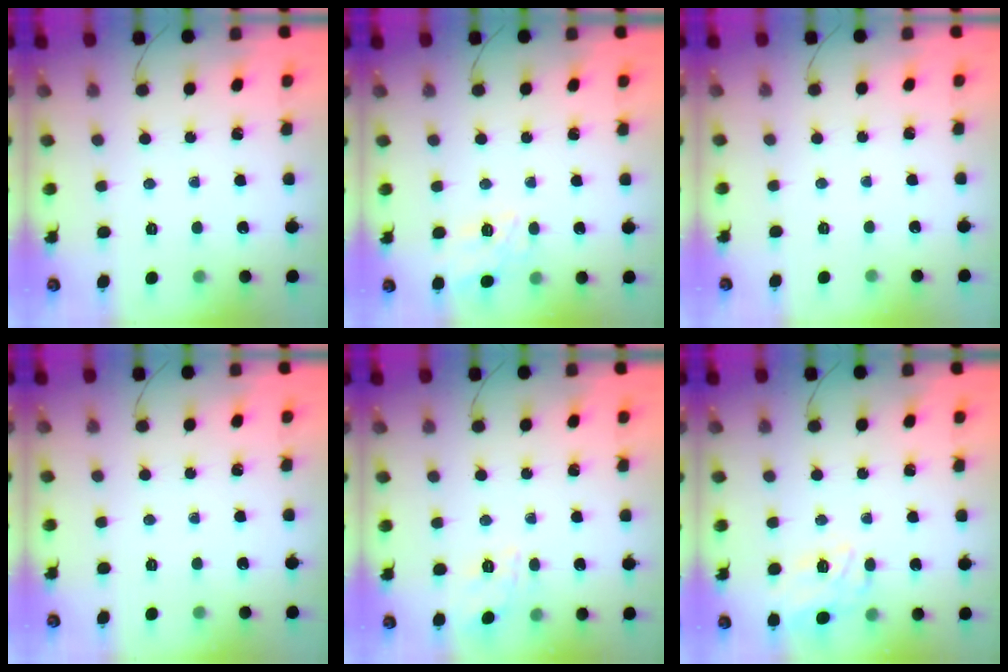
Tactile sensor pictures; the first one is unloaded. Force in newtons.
{"total": 13.2, "press": 13.1, "slide": 1.1}
{"total": 2.4, "press": 2.4, "slide": 0.5}
{"total": 0.0}
{"total": 2.4, "press": 2.0, "slide": 1.3}
{"total": 9.0, "press": 8.7, "slide": 2.1}